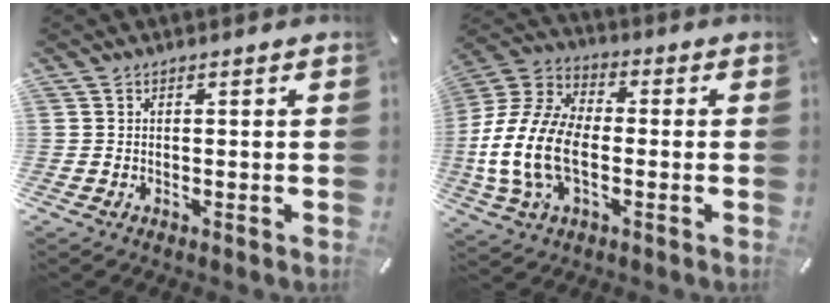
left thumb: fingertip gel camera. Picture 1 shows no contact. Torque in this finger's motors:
{"motor_torque": [0.74, 1.07, 2.35, 0.42, 0.87]}